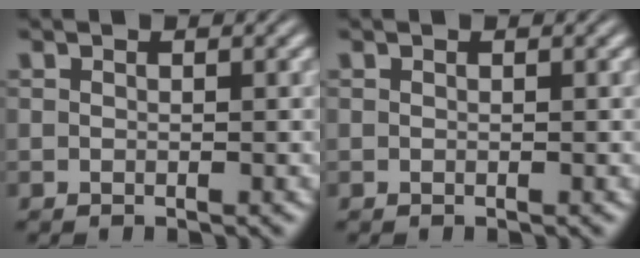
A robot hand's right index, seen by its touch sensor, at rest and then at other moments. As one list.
[{"total": 0.0}]